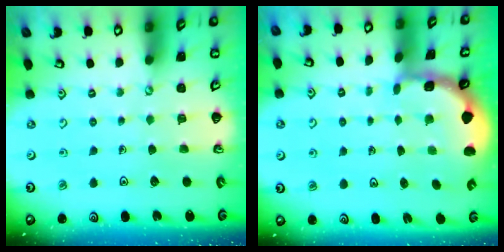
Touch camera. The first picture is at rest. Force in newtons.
{"total": 1.8, "press": 1.8, "slide": 0.2}